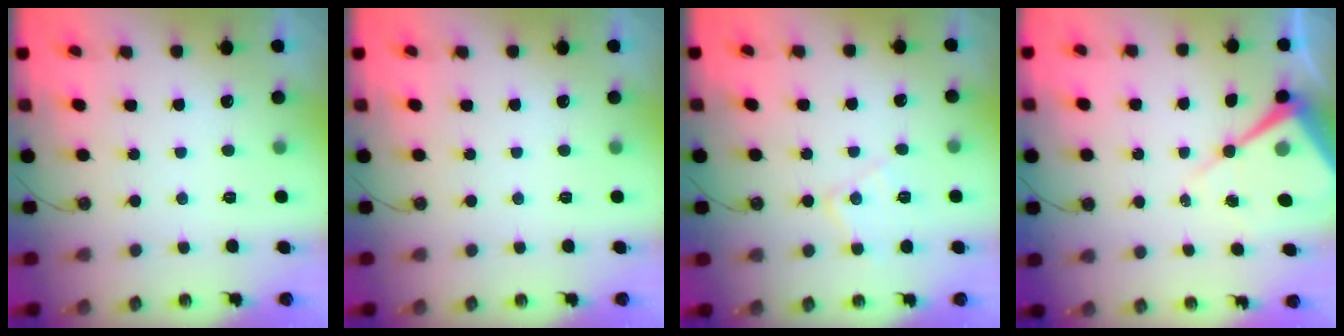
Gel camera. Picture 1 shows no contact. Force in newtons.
{"total": 0.0}
{"total": 8.6, "press": 8.6, "slide": 0.6}
{"total": 11.7, "press": 11.6, "slide": 1.0}